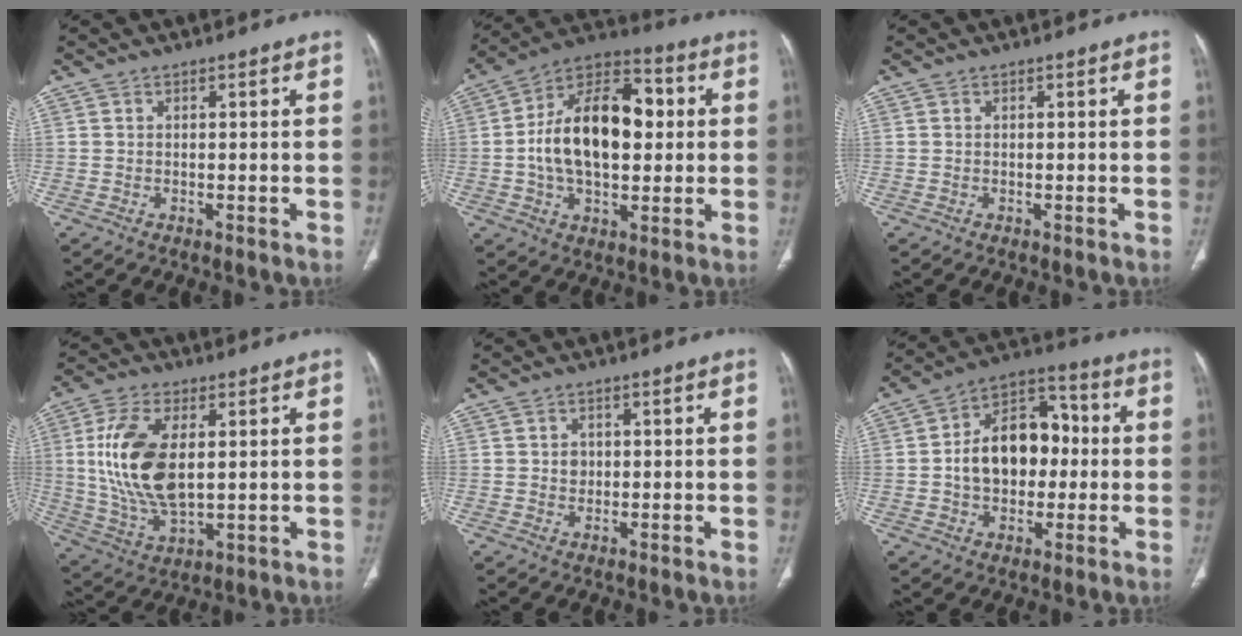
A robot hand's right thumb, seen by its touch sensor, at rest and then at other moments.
{"total": 20.1, "force": [1.2, 11.9, 16.1], "torque": [-0.246, 0.028, 0.017]}
{"total": 0.0}
{"total": 16.0, "force": [2.4, 8.2, 13.5], "torque": [-0.274, -0.011, 0.055]}
{"total": 1.7, "force": [0.2, 1.5, 0.8], "torque": [-0.004, 0.002, 0.005]}
{"total": 15.5, "force": [-0.2, 10.8, 11.1], "torque": [-0.138, 0.039, -0.007]}